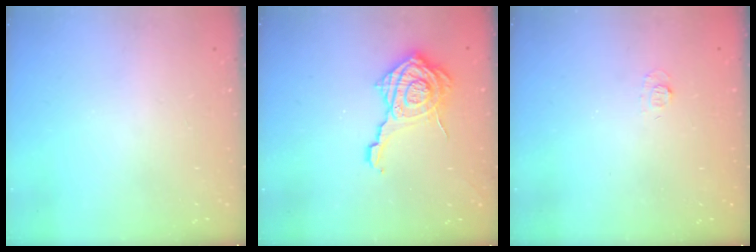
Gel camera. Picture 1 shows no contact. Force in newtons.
{"total": 14.9, "press": 14.9, "slide": 0.8}
{"total": 3.7, "press": 3.6, "slide": 1.0}